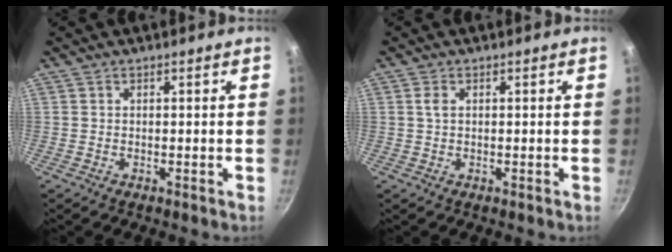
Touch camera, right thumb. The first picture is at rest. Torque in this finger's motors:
{"motor_torque": [-0.01, 0.35, 0.41, 0.11, 0.07]}